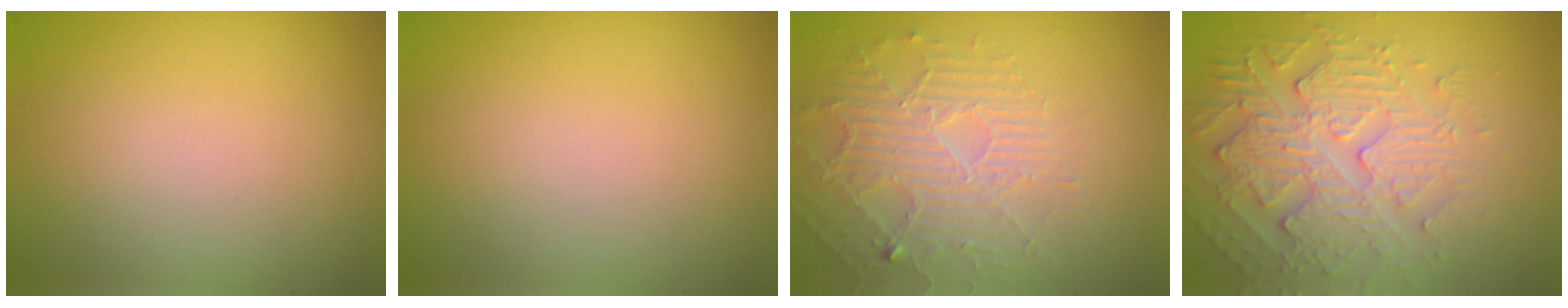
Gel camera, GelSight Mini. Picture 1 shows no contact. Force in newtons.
{"total": 0.0}
{"total": 4.5, "press": 3.3, "slide": 3.1}
{"total": 5.1, "press": 4.3, "slide": 2.8}